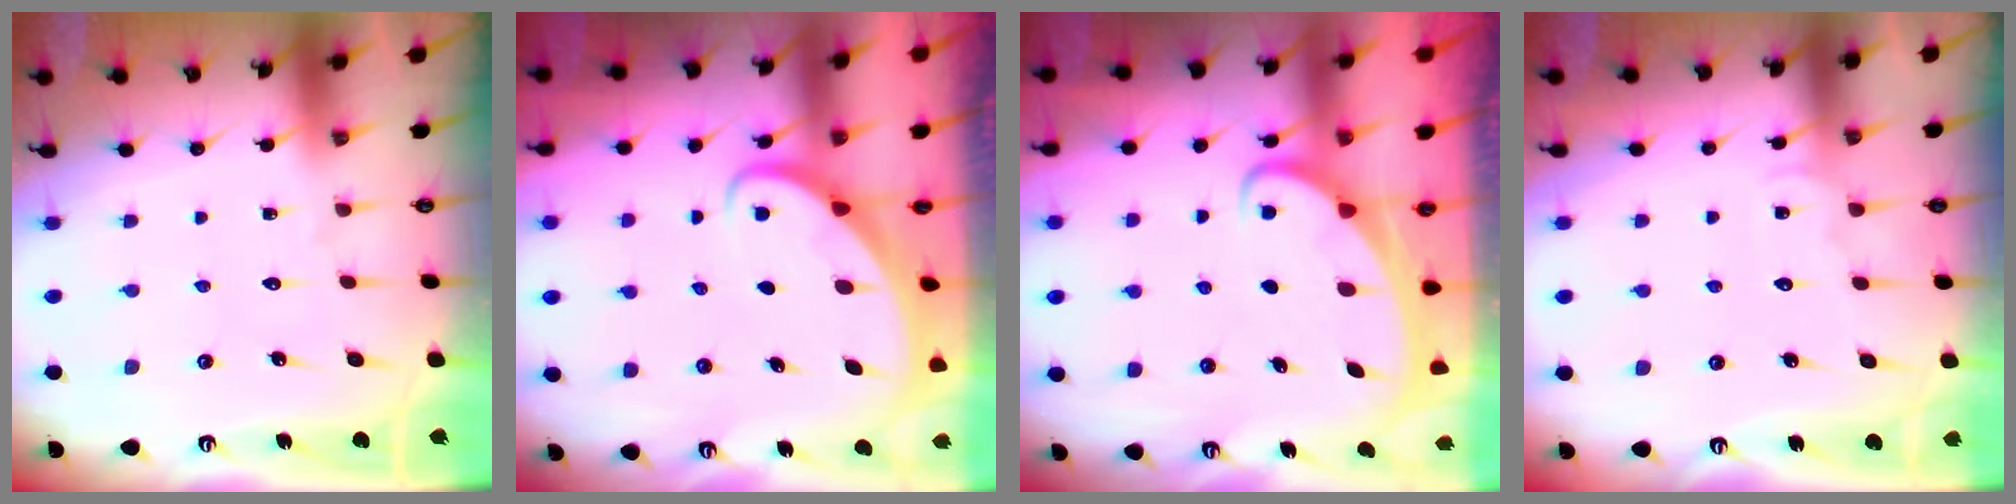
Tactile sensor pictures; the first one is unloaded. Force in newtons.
{"total": 2.2, "press": 2.2, "slide": 0.2}
{"total": 2.4, "press": 2.4, "slide": 0.3}
{"total": 6.1, "press": 6.1, "slide": 0.6}